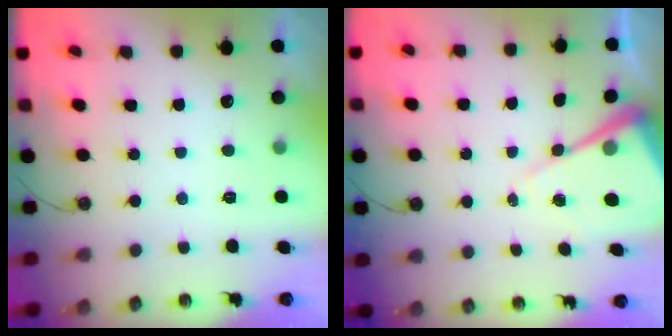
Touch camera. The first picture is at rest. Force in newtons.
{"total": 11.8, "press": 11.7, "slide": 1.2}